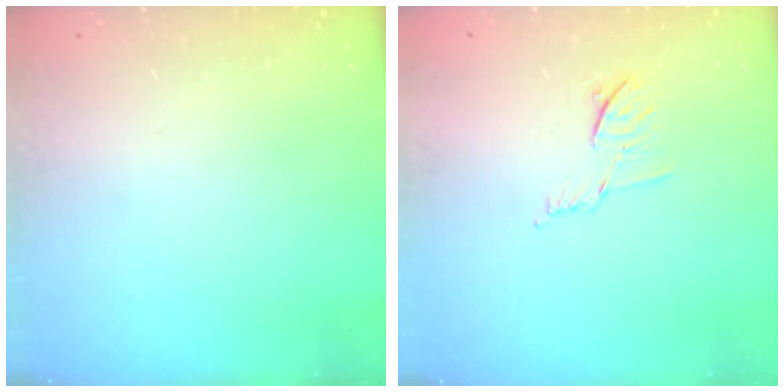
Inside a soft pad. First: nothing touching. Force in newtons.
{"total": 6.5, "press": 6.4, "slide": 1.0}